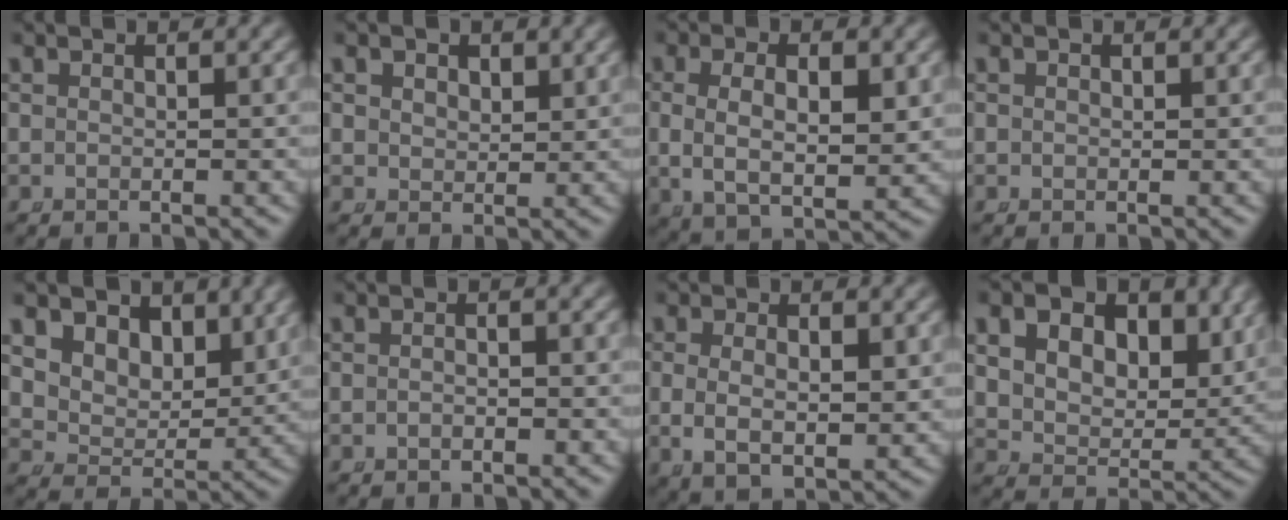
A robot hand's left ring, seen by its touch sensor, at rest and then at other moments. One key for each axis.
{"total": 2.1, "fx": 1.4, "fy": 1.4, "fz": 0.9, "tx": -0.017, "ty": -0.014, "tz": 0.037}
{"total": 6.6, "fx": 0.4, "fy": 4.0, "fz": 5.2, "tx": -0.100, "ty": -0.011, "tz": 0.016}
{"total": 0.6, "fx": 0.2, "fy": 0.5, "fz": 0.2, "tx": -0.003, "ty": -0.006, "tz": 0.006}
{"total": 9.1, "fx": 3.5, "fy": 7.1, "fz": 4.4, "tx": -0.103, "ty": -0.013, "tz": 0.054}
{"total": 1.0, "fx": -0.7, "fy": 0.3, "fz": 0.6, "tx": -0.011, "ty": 0.002, "tz": -0.016}
{"total": 4.5, "fx": -0.1, "fy": 2.7, "fz": 3.7, "tx": -0.076, "ty": -0.022, "tz": 0.014}
{"total": 9.5, "fx": 3.6, "fy": 7.0, "fz": 5.3, "tx": -0.109, "ty": -0.019, "tz": 0.055}